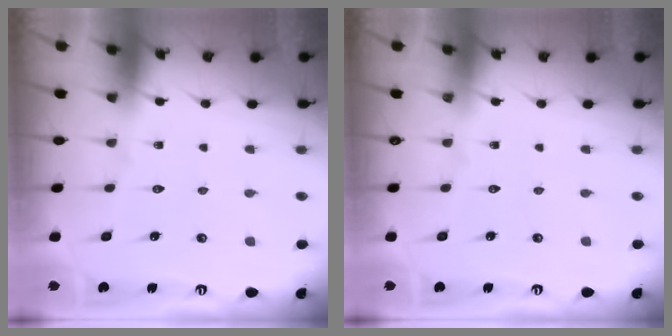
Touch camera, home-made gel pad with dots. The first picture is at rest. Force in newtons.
{"total": 0.0}